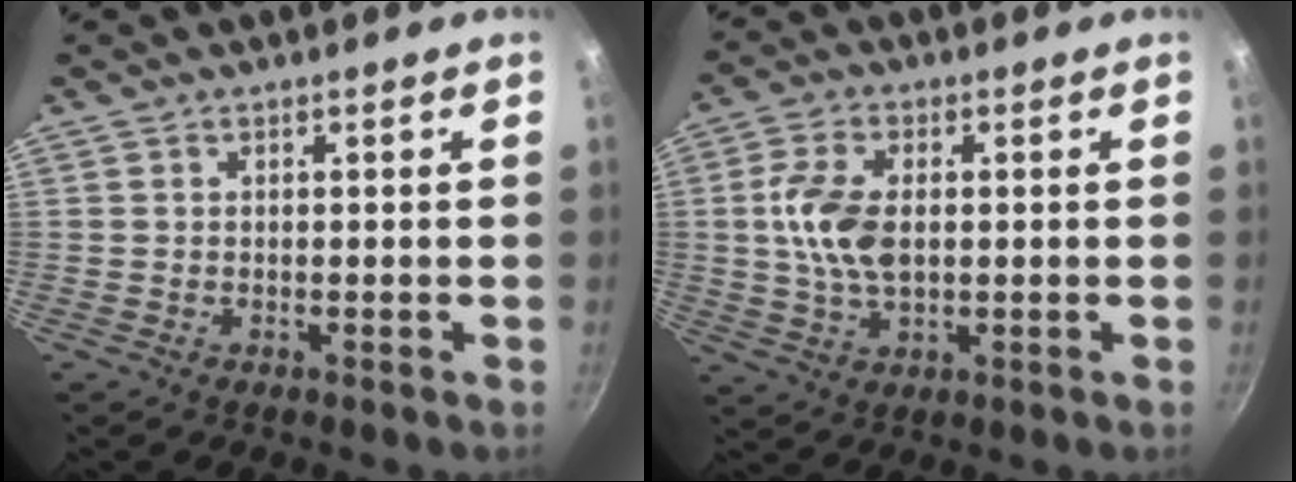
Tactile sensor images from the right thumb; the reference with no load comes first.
{"total": 9.5, "force": [0.6, 5.5, 7.7], "torque": [-0.147, 0.005, 0.010]}